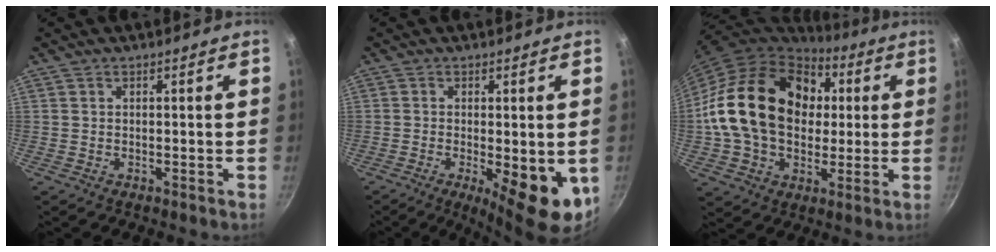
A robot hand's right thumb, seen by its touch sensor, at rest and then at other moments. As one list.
[{"total": 11.8, "force": [-3.1, 3.9, 10.7], "torque": [-0.135, -0.009, -0.033]}, {"total": 24.6, "force": [3.0, 18.1, 16.4], "torque": [-0.266, 0.026, 0.048]}]